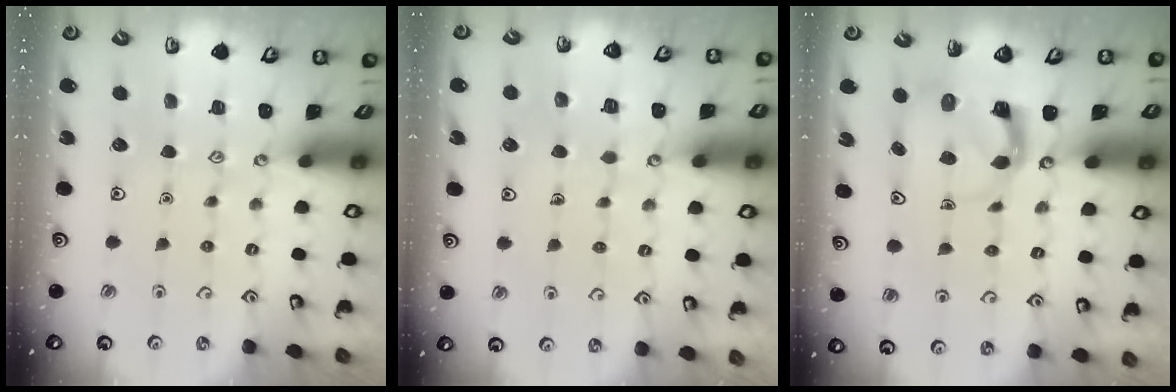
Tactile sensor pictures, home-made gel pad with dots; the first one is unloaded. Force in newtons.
{"total": 4.2, "press": 4.2, "slide": 0.2}
{"total": 3.8, "press": 3.8, "slide": 0.3}